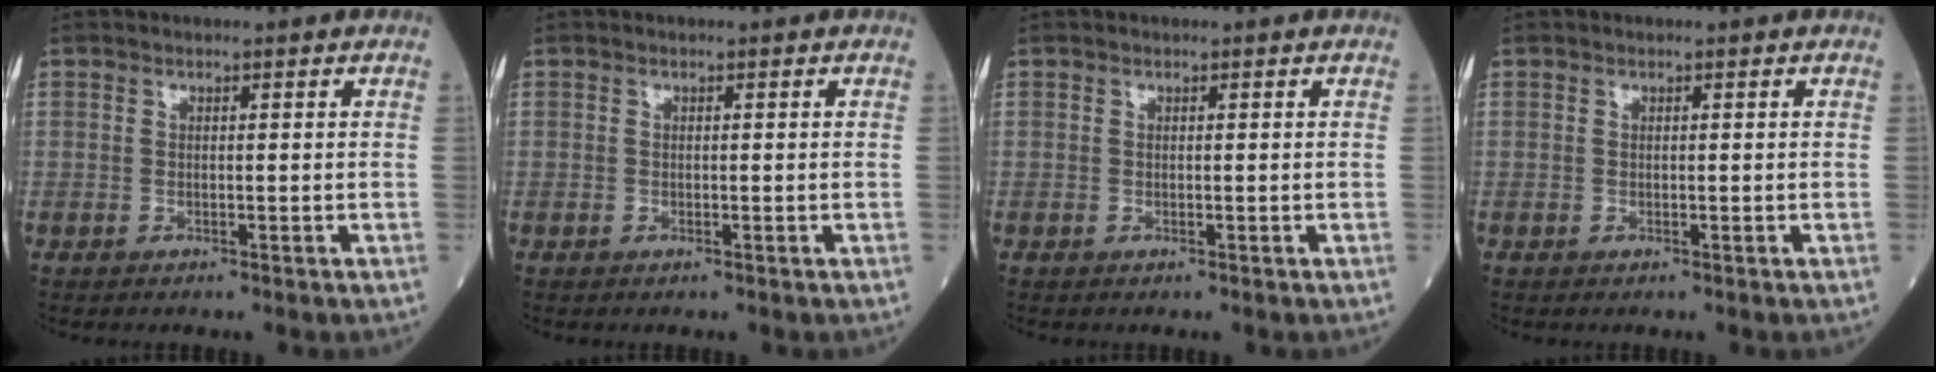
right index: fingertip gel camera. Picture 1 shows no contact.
{"total": 0.0}
{"total": 0.0}
{"total": 0.0}